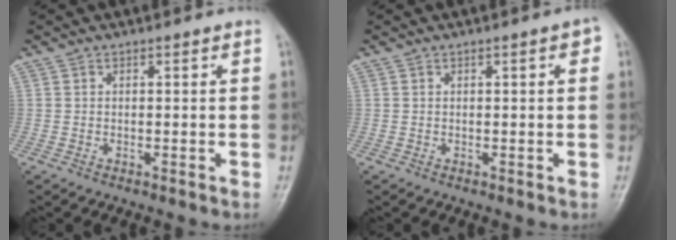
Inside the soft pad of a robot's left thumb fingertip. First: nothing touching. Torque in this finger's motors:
{"motor_torque": [-0.01, 0.03, -0.07, -0.03, 0.00]}